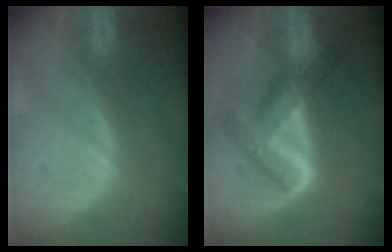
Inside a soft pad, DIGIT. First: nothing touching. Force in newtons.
{"total": 8.4, "press": 8.3, "slide": 0.7}